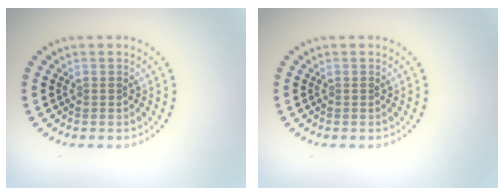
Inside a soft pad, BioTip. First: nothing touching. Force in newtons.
{"total": 0.0}